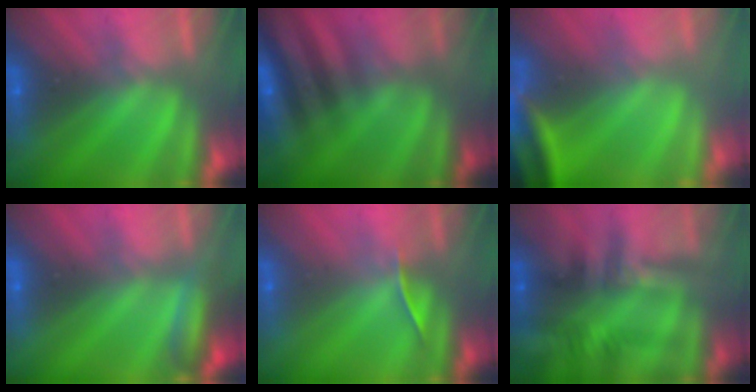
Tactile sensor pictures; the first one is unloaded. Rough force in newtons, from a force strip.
{"total": 3.0}
{"total": 3.5}
{"total": 2.8}
{"total": 1.3}
{"total": 2.4}